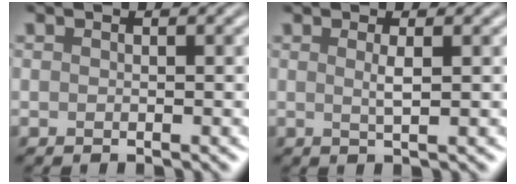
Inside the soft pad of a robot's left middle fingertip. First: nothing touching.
{"total": 1.4, "force": [0.3, 0.3, 1.3], "torque": [-0.024, 0.006, 0.006]}